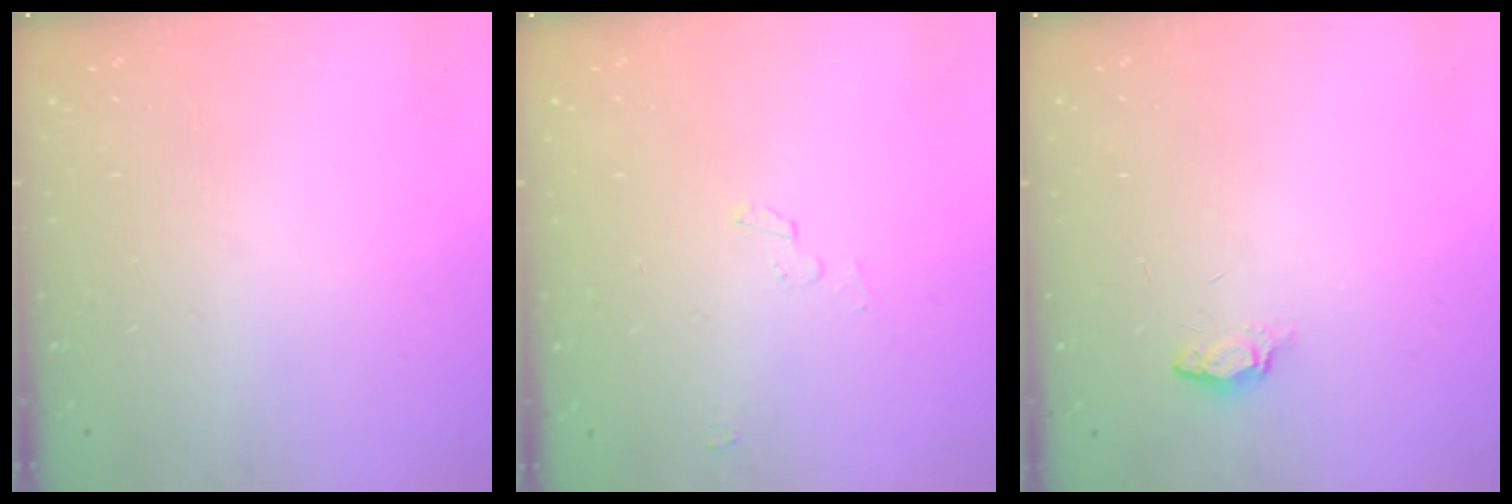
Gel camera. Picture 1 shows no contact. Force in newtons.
{"total": 2.2, "press": 2.2, "slide": 0.2}
{"total": 3.7, "press": 3.7, "slide": 0.6}